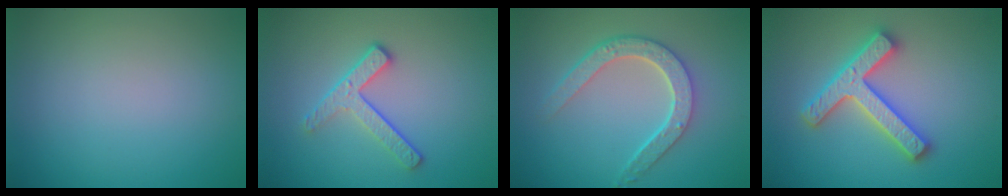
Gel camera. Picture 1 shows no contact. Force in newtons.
{"total": 2.9, "press": 2.3, "slide": 1.7}
{"total": 4.6, "press": 3.5, "slide": 2.9}
{"total": 4.7, "press": 4.6, "slide": 0.9}